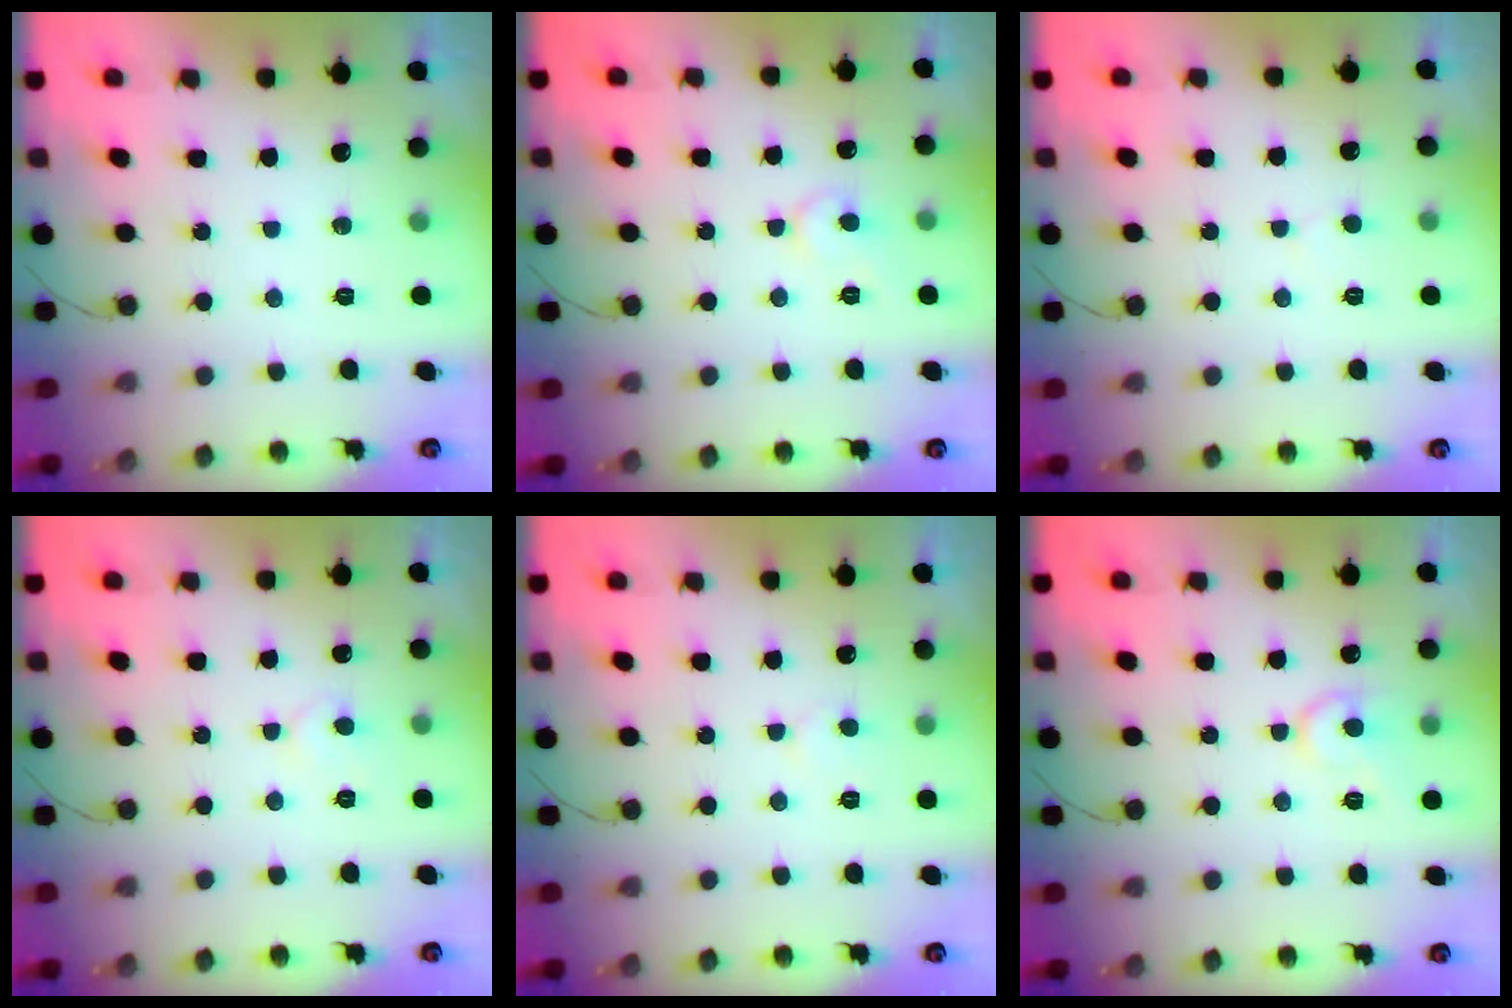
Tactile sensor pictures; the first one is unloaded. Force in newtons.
{"total": 5.5, "press": 5.5, "slide": 0.3}
{"total": 2.9, "press": 2.9, "slide": 0.3}
{"total": 4.5, "press": 4.4, "slide": 0.4}
{"total": 2.4, "press": 2.4, "slide": 0.2}
{"total": 9.5, "press": 9.5, "slide": 0.9}